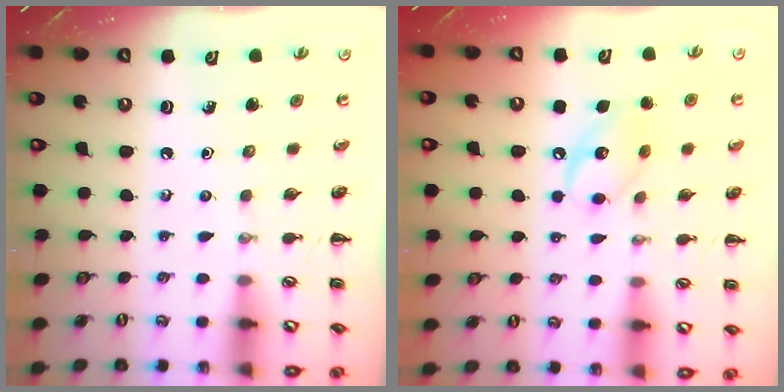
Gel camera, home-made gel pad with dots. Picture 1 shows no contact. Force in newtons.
{"total": 10.1, "press": 10.0, "slide": 1.0}